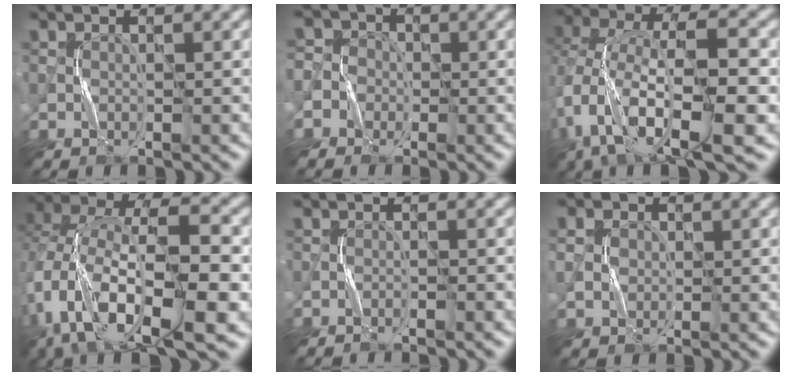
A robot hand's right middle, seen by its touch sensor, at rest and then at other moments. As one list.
[{"total": 3.9, "force": [-1.6, 3.5, 0.4], "torque": [0.011, 0.007, -0.052]}, {"total": 11.5, "force": [-2.4, 5.5, 9.8], "torque": [-0.194, 0.002, -0.038]}, {"total": 13.4, "force": [-4.0, 6.2, 11.1], "torque": [-0.217, 0.000, -0.069]}, {"total": 0.6, "force": [-0.5, -0.2, -0.1], "torque": [0.004, 0.001, -0.012]}, {"total": 2.1, "force": [0.2, 1.8, 1.0], "torque": [-0.022, -0.002, 0.005]}]